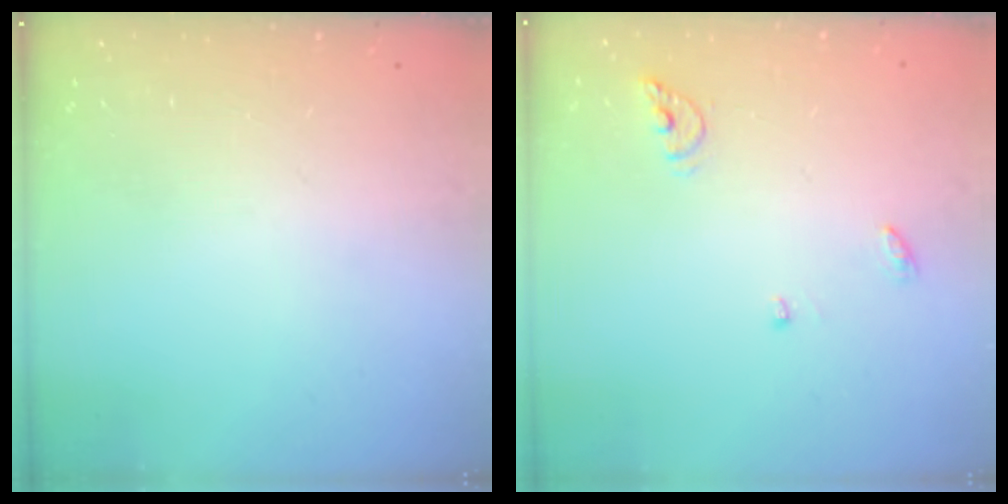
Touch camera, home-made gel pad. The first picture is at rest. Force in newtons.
{"total": 5.7, "press": 5.7, "slide": 0.5}